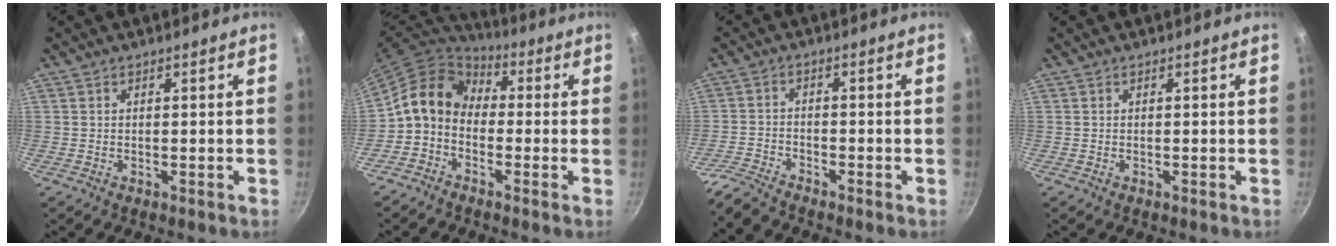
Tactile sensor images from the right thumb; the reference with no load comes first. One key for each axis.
{"total": 11.0, "fx": -1.0, "fy": 8.5, "fz": 6.9, "tx": -0.107, "ty": 0.045, "tz": -0.047}
{"total": 4.2, "fx": -4.1, "fy": 0.4, "fz": 0.9, "tx": -0.029, "ty": 0.020, "tz": -0.092}
{"total": 0.0}